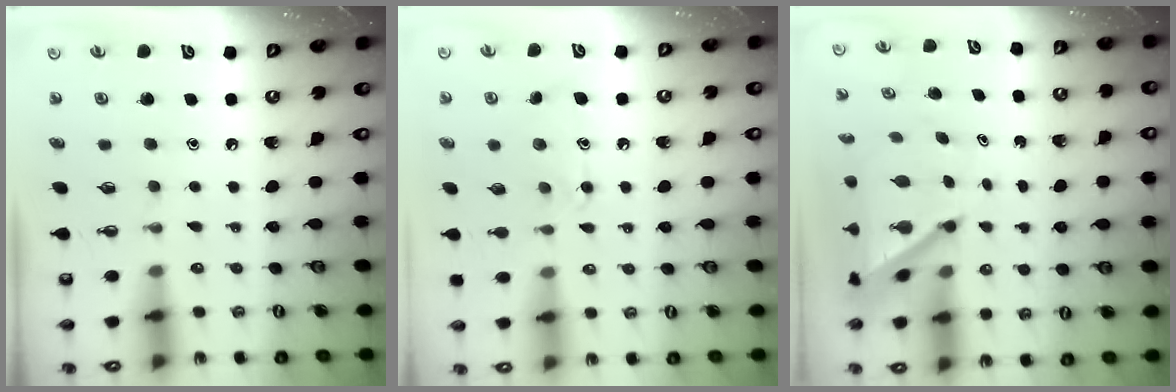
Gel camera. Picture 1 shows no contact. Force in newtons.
{"total": 9.7, "press": 9.7, "slide": 0.5}
{"total": 5.1, "press": 5.1, "slide": 0.4}